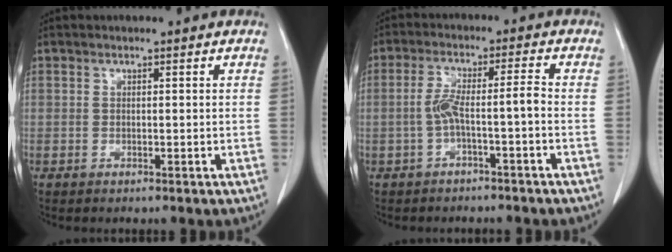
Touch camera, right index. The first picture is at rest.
{"total": 5.0, "force": [-1.7, 0.0, 4.7], "torque": [-0.095, 0.023, -0.026]}